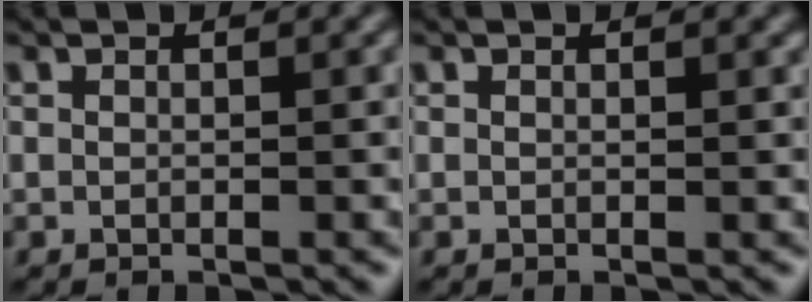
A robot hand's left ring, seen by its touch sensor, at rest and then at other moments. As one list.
[{"total": 0.0}]